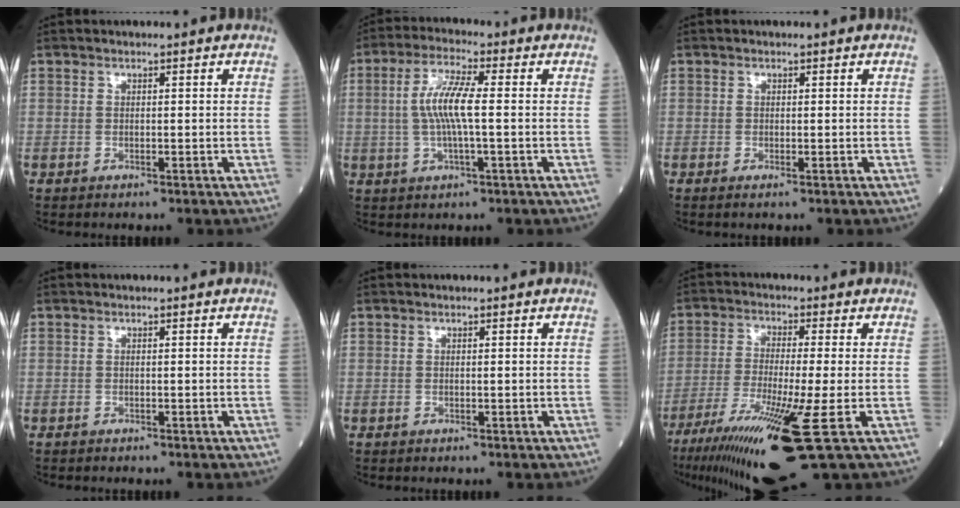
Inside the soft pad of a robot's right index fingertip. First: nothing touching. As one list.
[{"total": 7.3, "force": [0.1, 0.7, 7.3], "torque": [-0.152, 0.004, -0.002]}, {"total": 0.5, "force": [-0.3, -0.1, 0.4], "torque": [-0.006, -0.001, -0.006]}, {"total": 0.0}, {"total": 0.0}, {"total": 14.8, "force": [-7.4, -0.5, 12.8], "torque": [-0.229, -0.046, -0.130]}]